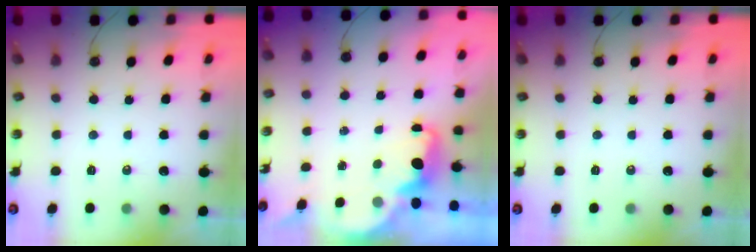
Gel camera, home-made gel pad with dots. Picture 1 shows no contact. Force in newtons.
{"total": 2.2, "press": 2.1, "slide": 0.6}
{"total": 0.0}